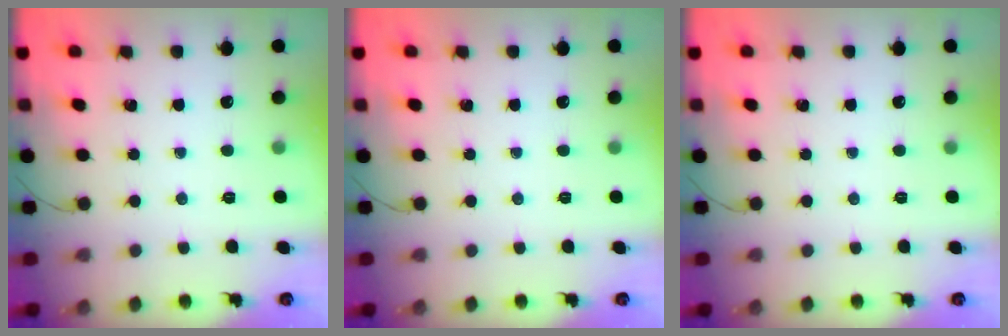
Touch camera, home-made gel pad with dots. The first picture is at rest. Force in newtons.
{"total": 0.0}
{"total": 0.0}